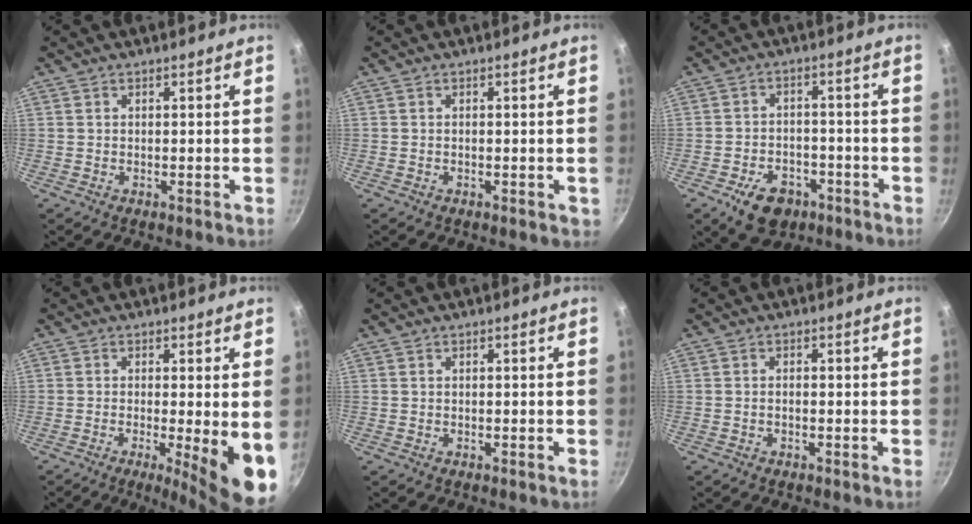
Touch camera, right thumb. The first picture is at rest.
{"total": 1.0, "force": [-0.3, 0.5, 0.8], "torque": [-0.007, 0.000, -0.002]}
{"total": 10.1, "force": [-5.9, 6.3, 5.2], "torque": [-0.062, 0.042, -0.088]}
{"total": 10.0, "force": [-1.8, 1.7, 9.7], "torque": [-0.123, -0.014, -0.020]}
{"total": 0.0}
{"total": 0.8, "force": [-0.3, 0.4, 0.7], "torque": [-0.013, 0.005, -0.006]}